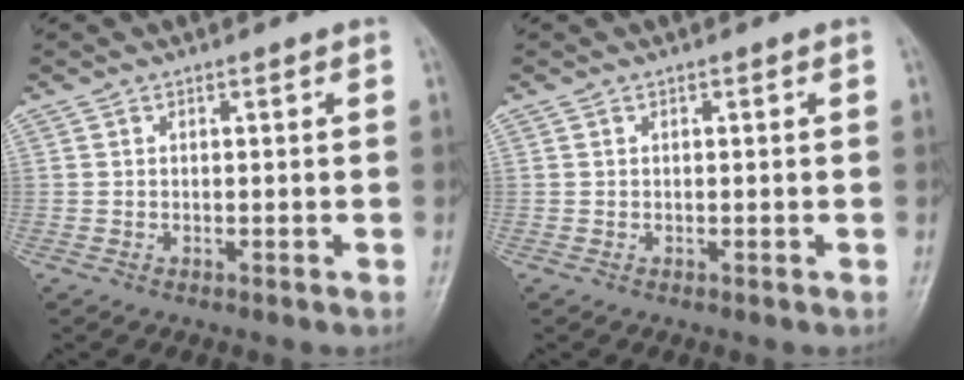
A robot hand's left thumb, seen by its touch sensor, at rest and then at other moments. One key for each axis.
{"total": 0.0}